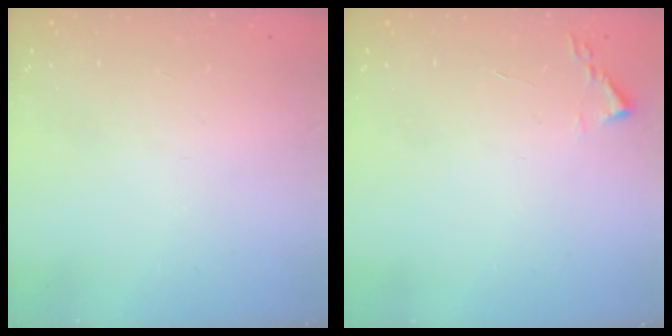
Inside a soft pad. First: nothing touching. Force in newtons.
{"total": 1.9, "press": 1.8, "slide": 0.3}